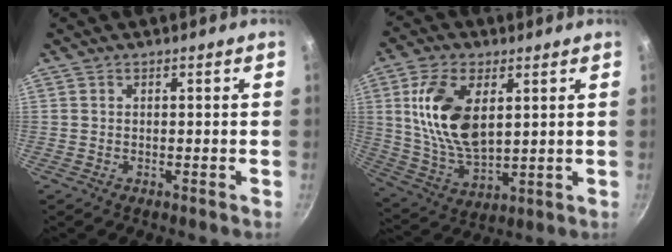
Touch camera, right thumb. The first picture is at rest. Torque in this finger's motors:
{"motor_torque": [1.42, 1.69, 1.66, 0.02, 0.58]}